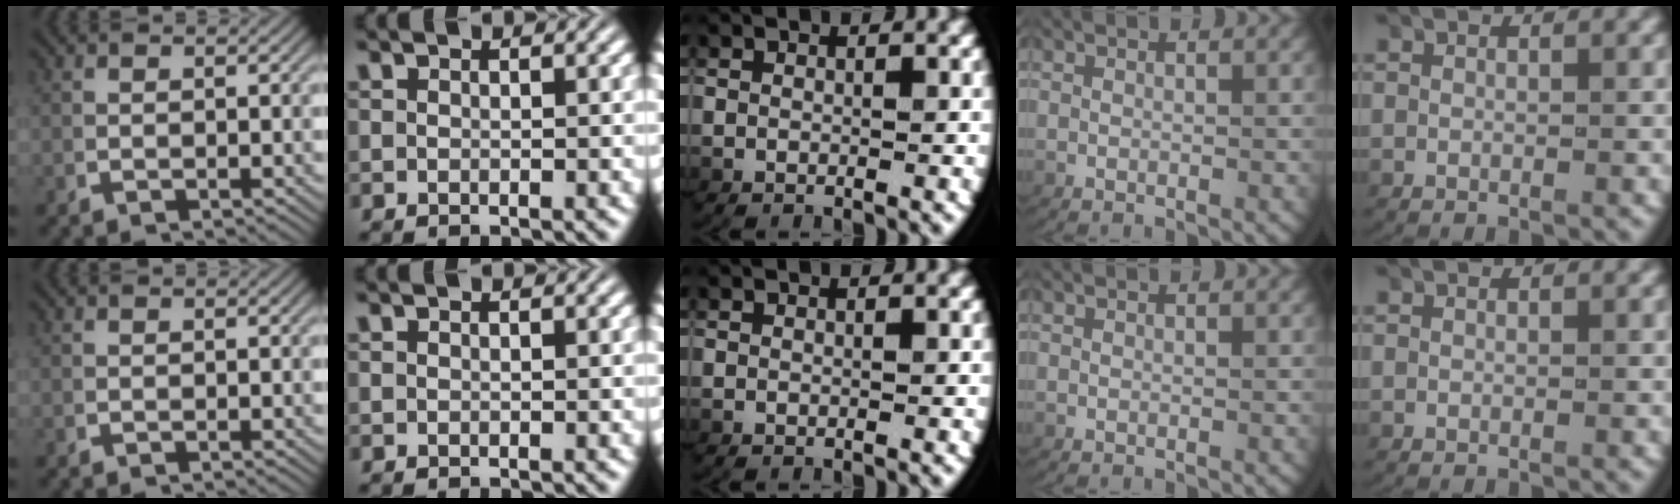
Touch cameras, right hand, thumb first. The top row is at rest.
{}